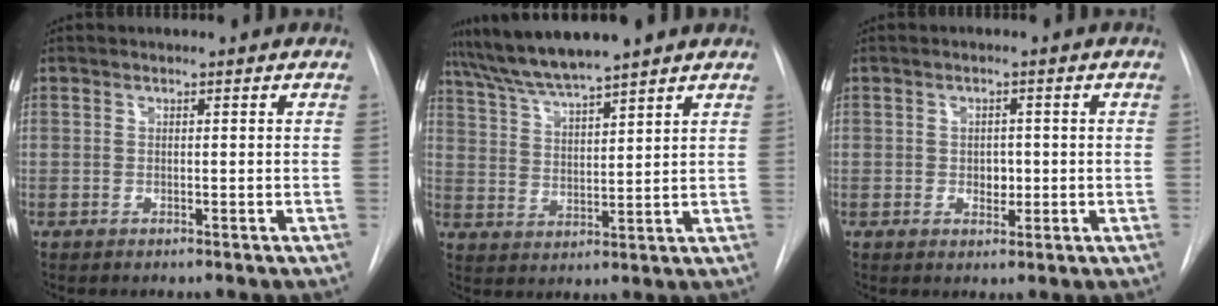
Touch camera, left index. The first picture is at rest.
{"total": 9.2, "force": [8.1, -0.4, 4.2], "torque": [-0.080, 0.024, 0.152]}
{"total": 2.3, "force": [-0.1, 1.6, 1.7], "torque": [-0.022, 0.001, 0.001]}